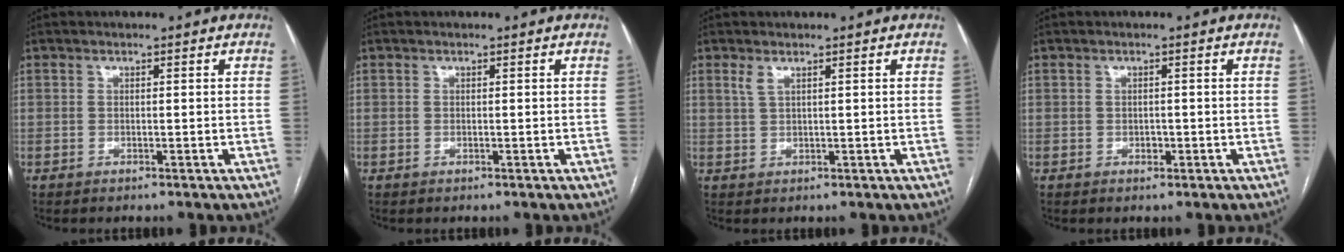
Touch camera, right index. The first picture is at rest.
{"total": 0.0}
{"total": 1.6, "force": [1.0, 0.3, 1.2], "torque": [-0.032, 0.004, 0.025]}
{"total": 0.9, "force": [-0.3, 0.7, 0.5], "torque": [-0.010, 0.001, -0.003]}